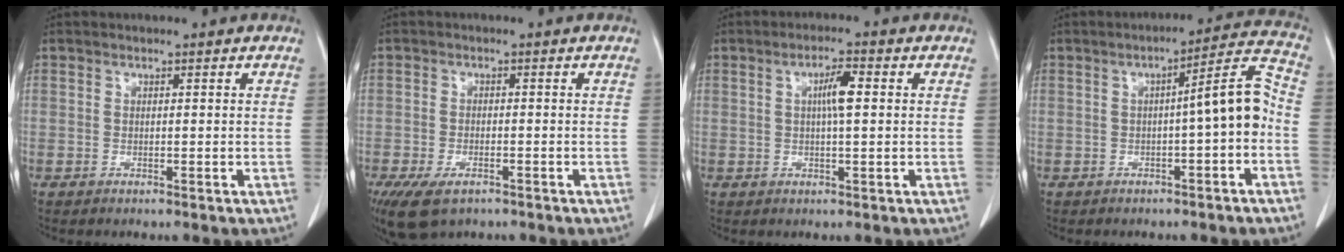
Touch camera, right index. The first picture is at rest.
{"total": 7.3, "force": [-4.6, 3.5, 4.4], "torque": [-0.092, -0.014, -0.073]}
{"total": 3.9, "force": [0.7, 0.5, 3.8], "torque": [-0.071, 0.005, 0.009]}
{"total": 7.6, "force": [-1.2, 0.4, 7.4], "torque": [-0.101, 0.026, -0.021]}